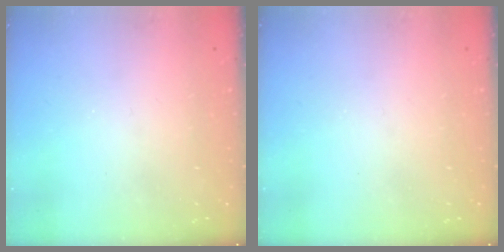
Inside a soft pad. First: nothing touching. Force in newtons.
{"total": 0.0}